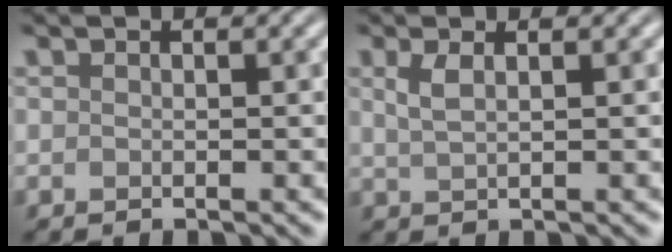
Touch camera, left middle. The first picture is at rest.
{"total": 1.9, "force": [0.8, 0.7, 1.6], "torque": [-0.032, 0.001, 0.018]}